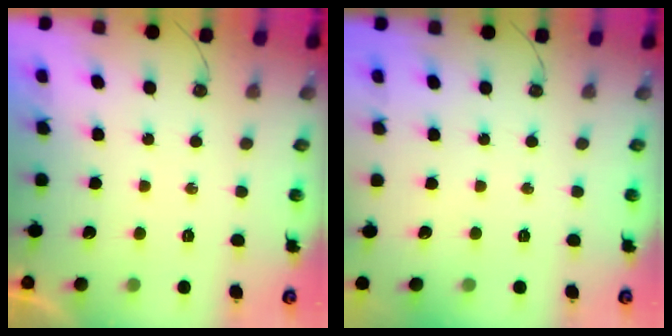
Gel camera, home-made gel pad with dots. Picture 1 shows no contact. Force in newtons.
{"total": 0.0}